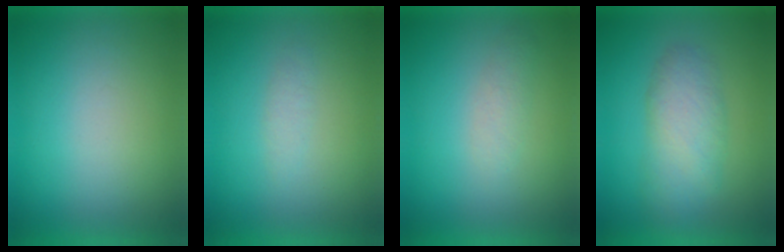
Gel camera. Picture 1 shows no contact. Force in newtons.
{"total": 1.3}
{"total": 1.9}
{"total": 4.5}